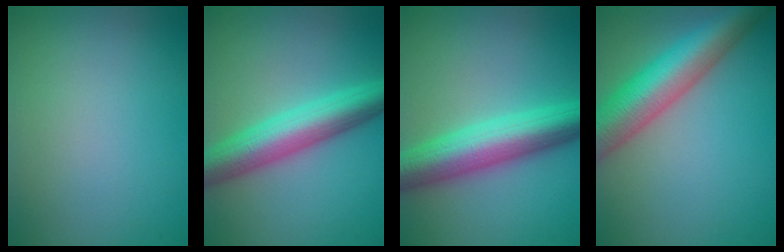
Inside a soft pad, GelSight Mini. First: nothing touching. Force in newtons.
{"total": 6.6, "press": 6.6, "slide": 0.3}
{"total": 7.7, "press": 7.7, "slide": 0.1}
{"total": 8.8, "press": 8.8, "slide": 0.3}